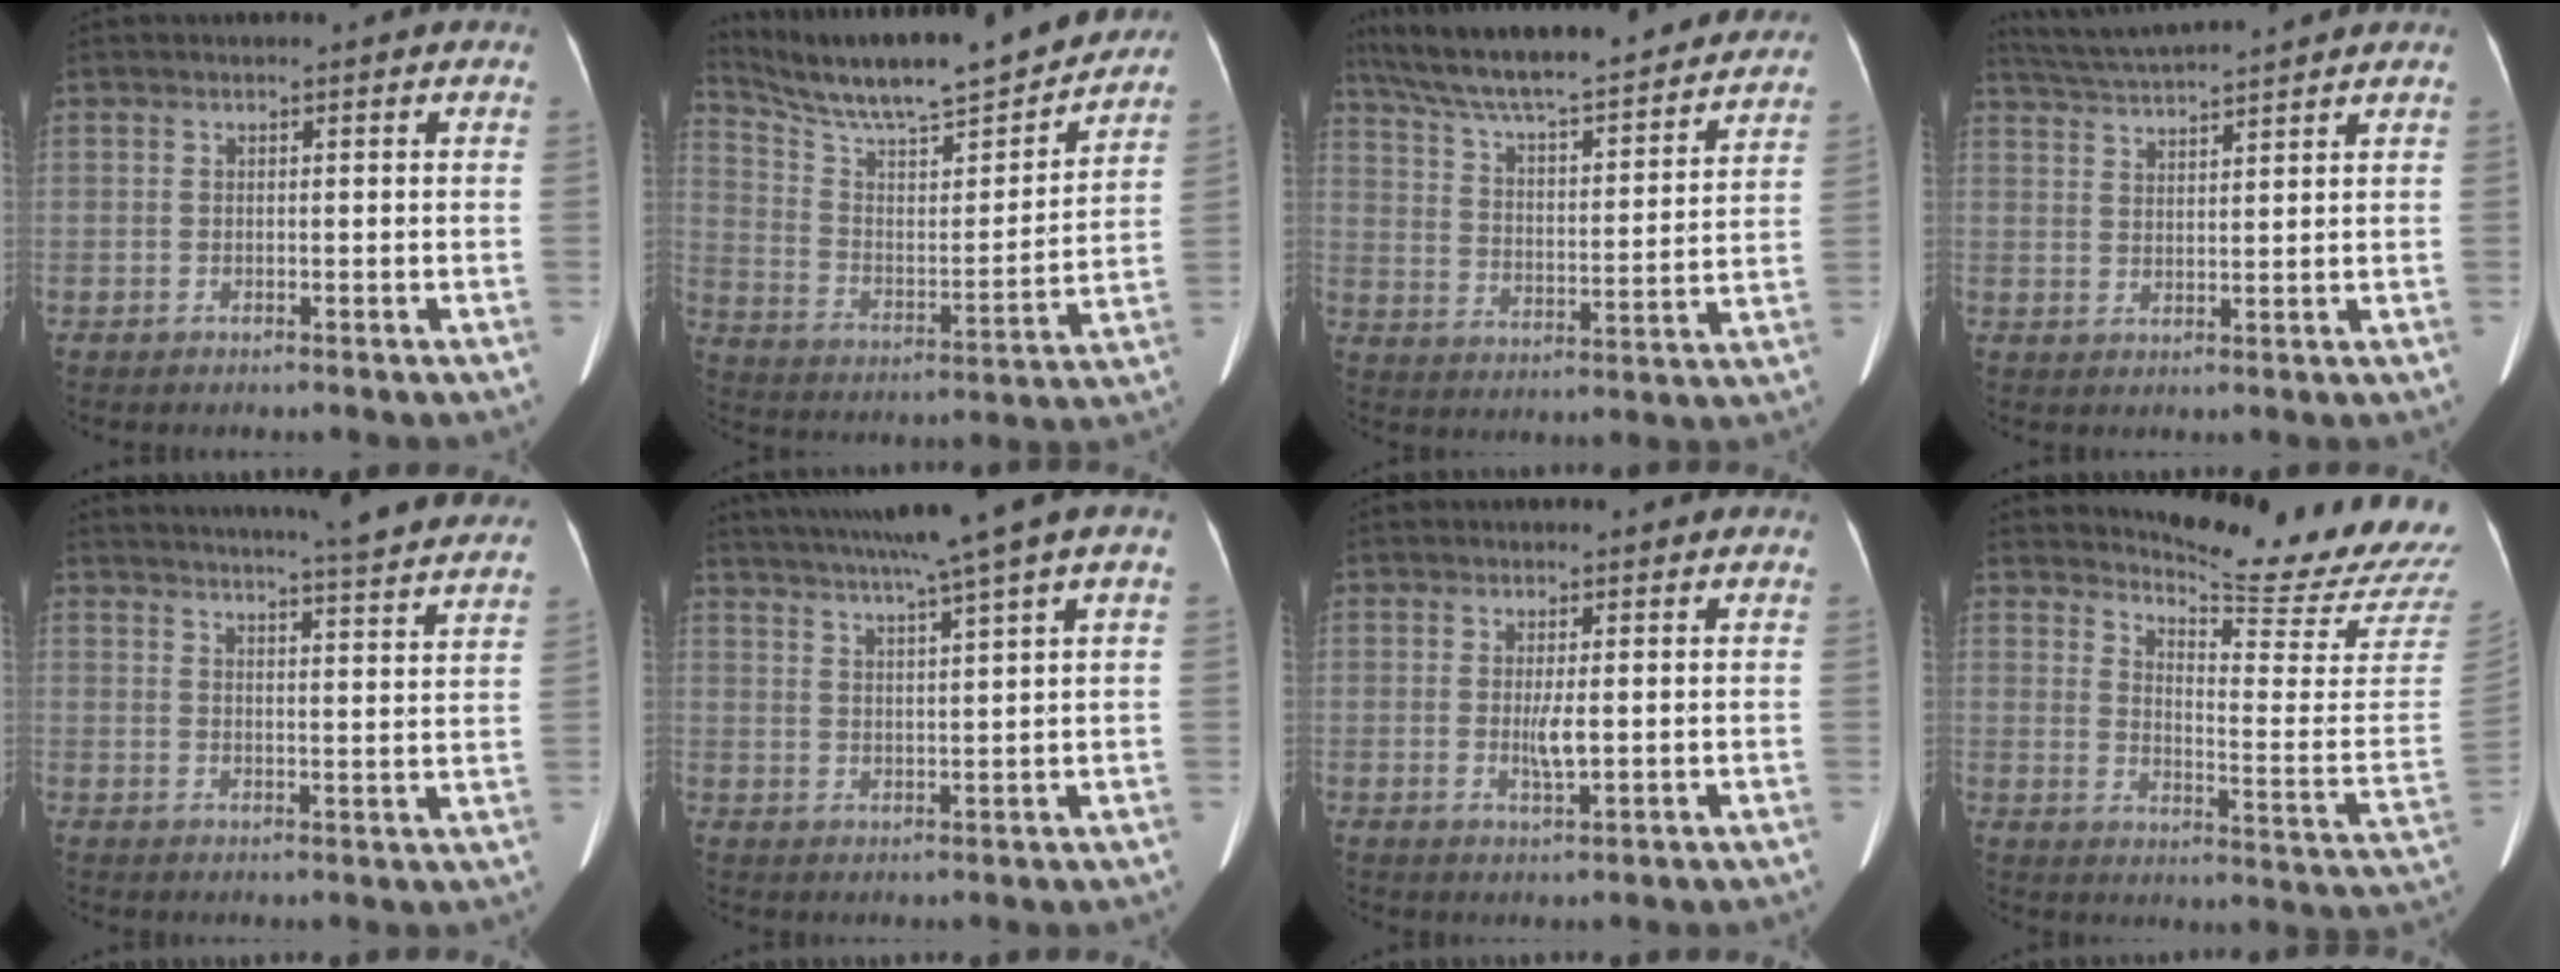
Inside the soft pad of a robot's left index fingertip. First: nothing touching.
{"total": 23.2, "force": [20.8, 2.6, 10.0], "torque": [-0.178, -0.005, 0.318]}
{"total": 29.0, "force": [25.7, 4.5, 12.8], "torque": [-0.217, -0.012, 0.350]}
{"total": 8.5, "force": [7.9, -1.0, 2.8], "torque": [-0.062, 0.025, 0.136]}
{"total": 24.9, "force": [23.1, 0.3, 9.4], "torque": [-0.143, -0.042, 0.278]}
{"total": 13.6, "force": [10.5, -1.8, 8.4], "torque": [-0.139, 0.010, 0.151]}
{"total": 2.9, "force": [0.0, 0.4, 2.9], "torque": [-0.056, -0.006, 0.001]}
{"total": 19.5, "force": [18.7, -0.3, 5.6], "torque": [-0.093, -0.132, 0.226]}